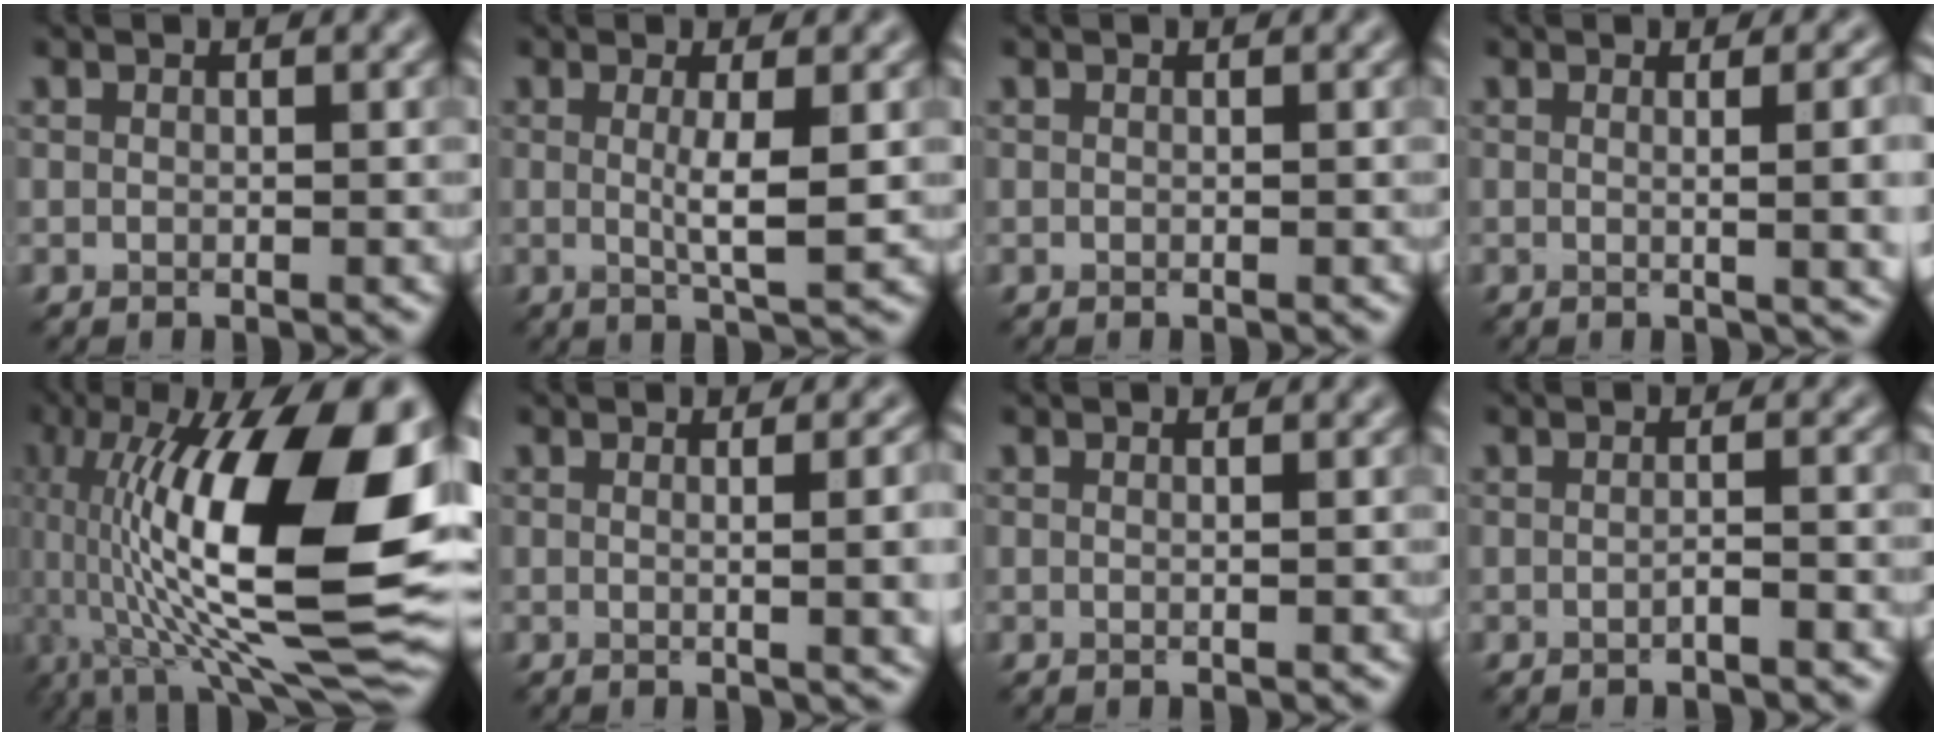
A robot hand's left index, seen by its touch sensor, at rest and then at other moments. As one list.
[{"total": 3.3, "force": [0.2, 0.5, 3.3], "torque": [-0.055, -0.006, 0.002]}, {"total": 0.0}, {"total": 7.2, "force": [0.5, 3.0, 6.5], "torque": [-0.028, 0.016, 0.004]}, {"total": 19.1, "force": [1.3, 7.3, 17.6], "torque": [-0.290, 0.031, 0.016]}, {"total": 6.4, "force": [0.2, 2.7, 5.8], "torque": [-0.025, 0.015, 0.001]}, {"total": 0.7, "force": [0.1, 0.3, 0.6], "torque": [-0.004, -0.001, -0.004]}, {"total": 1.3, "force": [-0.6, 0.3, 1.2], "torque": [-0.014, 0.002, -0.014]}]